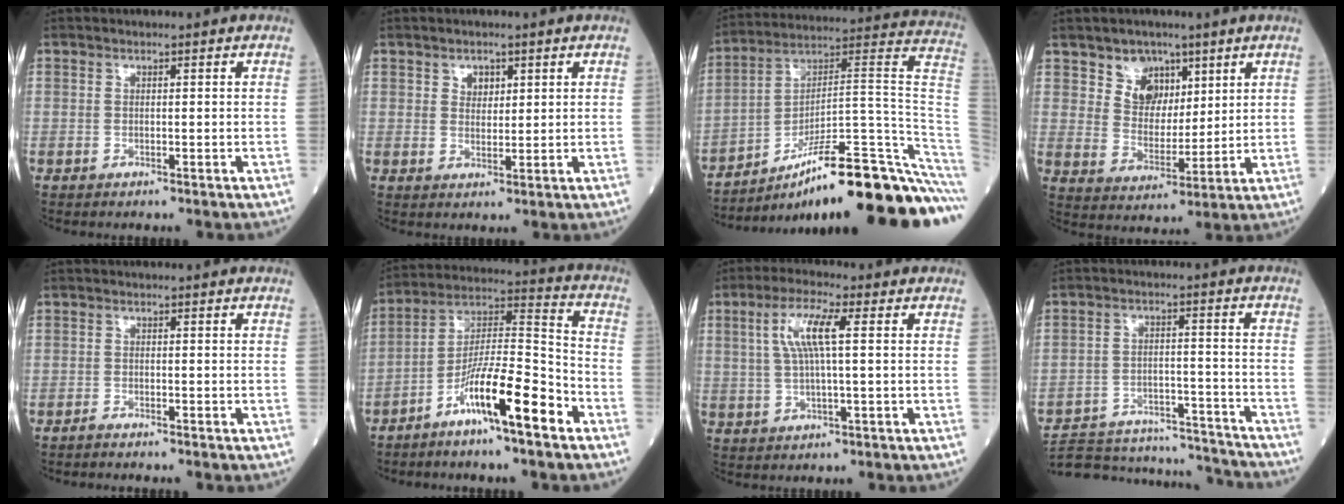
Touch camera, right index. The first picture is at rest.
{"total": 2.4, "force": [1.3, 1.6, 1.2], "torque": [-0.017, 0.000, 0.021]}
{"total": 24.7, "force": [-17.9, 0.9, 17.1], "torque": [-0.145, 0.050, -0.271]}
{"total": 7.1, "force": [4.3, 5.2, 2.1], "torque": [-0.039, 0.007, 0.081]}
{"total": 1.6, "force": [-1.5, 0.0, 0.5], "torque": [-0.009, 0.000, -0.019]}
{"total": 13.3, "force": [-7.3, 1.2, 11.0], "torque": [-0.198, 0.002, -0.135]}
{"total": 6.9, "force": [1.7, 0.7, 6.7], "torque": [-0.139, 0.011, 0.032]}
{"total": 20.1, "force": [-19.4, 3.2, 4.1], "torque": [-0.086, 0.009, -0.272]}